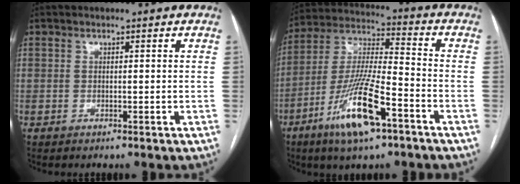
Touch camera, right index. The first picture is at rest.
{"total": 15.1, "force": [-7.8, 2.6, 12.7], "torque": [-0.256, -0.015, -0.140]}